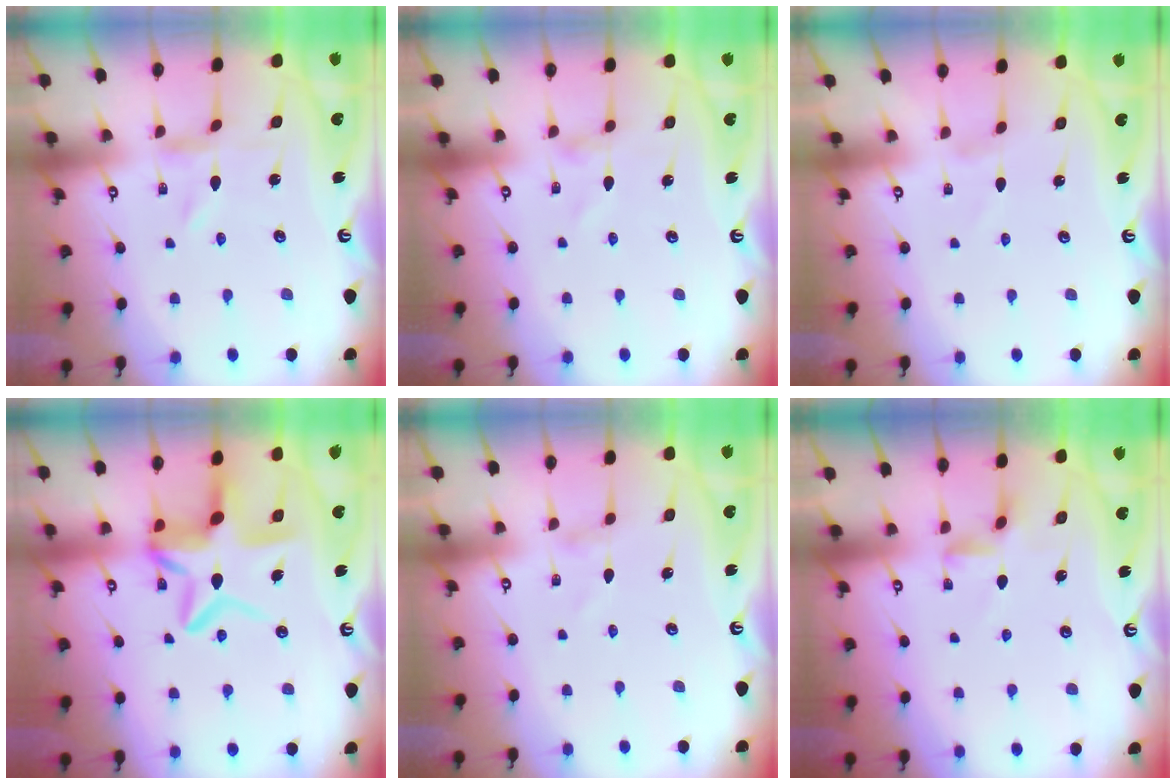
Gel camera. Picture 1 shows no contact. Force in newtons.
{"total": 0.0}
{"total": 1.2, "press": 1.2, "slide": 0.1}
{"total": 13.1, "press": 13.0, "slide": 1.4}
{"total": 1.2, "press": 1.2, "slide": 0.1}
{"total": 2.5, "press": 2.4, "slide": 0.6}